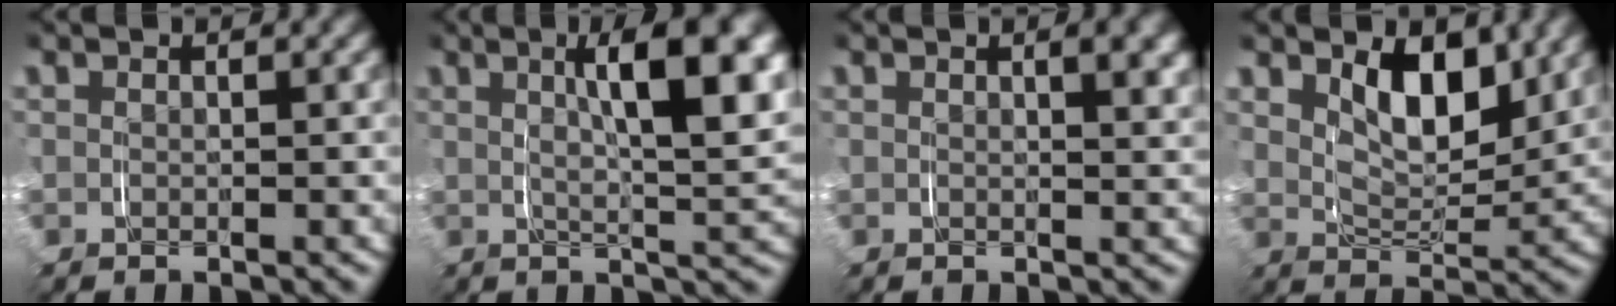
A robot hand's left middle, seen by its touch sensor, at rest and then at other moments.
{"total": 7.1, "force": [1.9, 1.5, 6.7], "torque": [-0.096, 0.006, 0.030]}
{"total": 1.9, "force": [0.9, 0.1, 1.7], "torque": [-0.020, 0.000, 0.014]}
{"total": 5.0, "force": [2.3, 2.5, 3.7], "torque": [-0.062, -0.018, 0.043]}